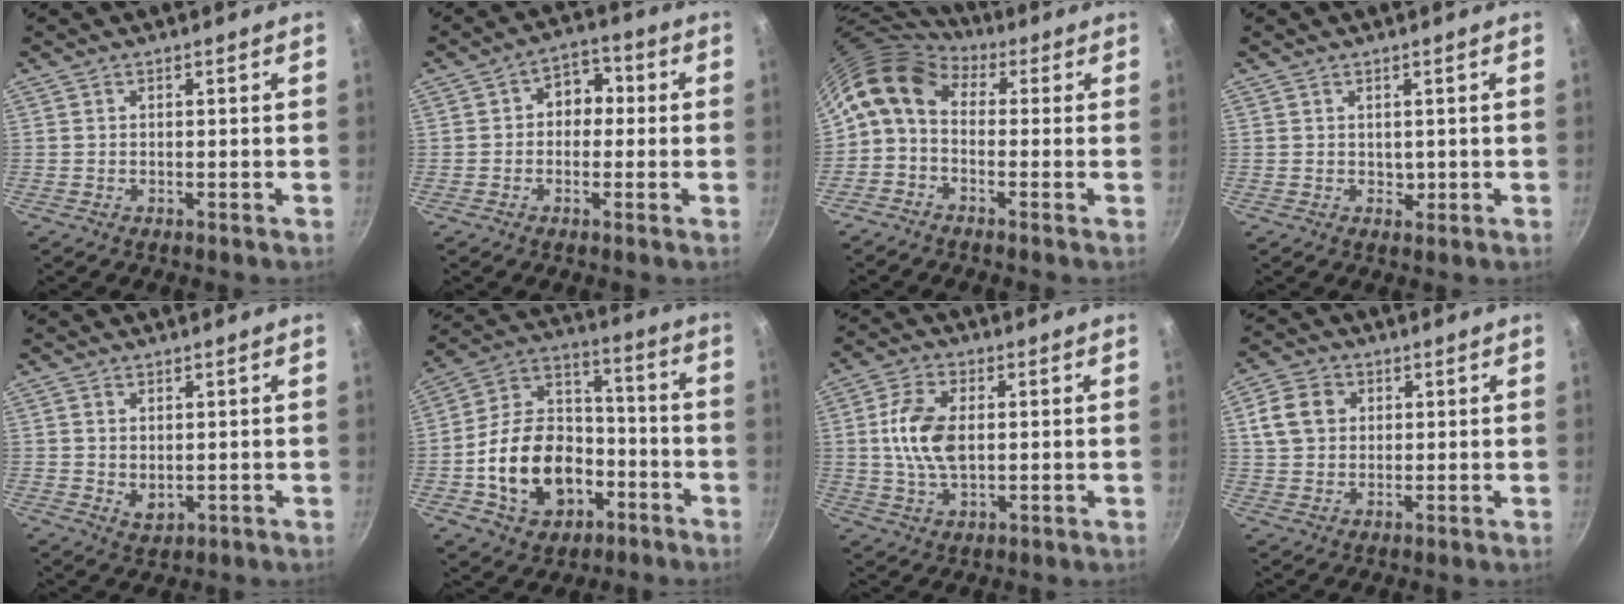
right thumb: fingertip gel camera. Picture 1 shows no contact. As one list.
[{"total": 6.6, "force": [0.2, 5.3, 4.0], "torque": [-0.007, 0.019, -0.008]}, {"total": 9.8, "force": [0.8, 6.8, 7.0], "torque": [-0.129, 0.029, -0.008]}, {"total": 1.3, "force": [0.5, 1.1, 0.5], "torque": [0.000, -0.002, 0.010]}, {"total": 3.2, "force": [0.6, 2.2, 2.2], "torque": [-0.036, -0.009, 0.016]}, {"total": 19.9, "force": [-6.4, 14.6, 11.9], "torque": [-0.179, 0.071, -0.097]}, {"total": 10.2, "force": [1.1, 6.0, 8.2], "torque": [-0.151, 0.005, 0.019]}, {"total": 7.5, "force": [2.2, 6.1, 3.9], "torque": [-0.054, 0.002, 0.034]}]